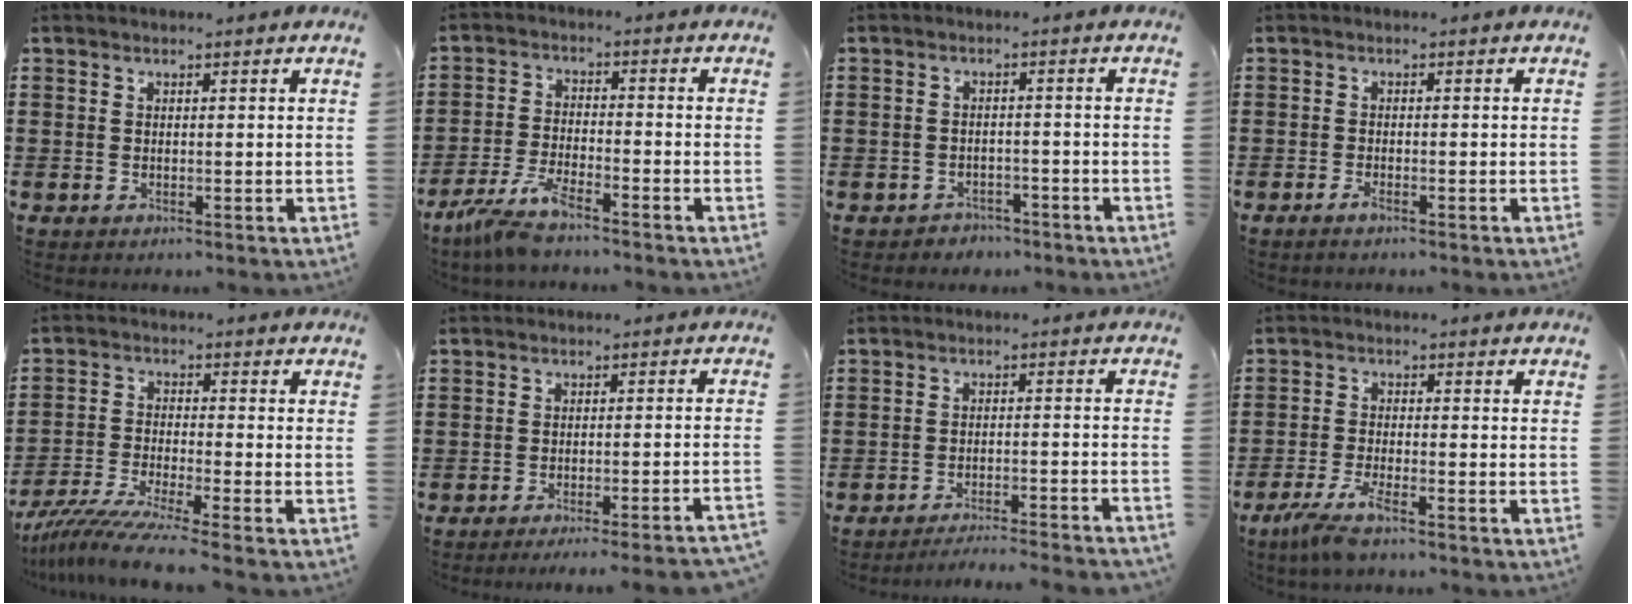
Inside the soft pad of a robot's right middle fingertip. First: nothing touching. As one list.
[{"total": 5.9, "force": [-4.8, 0.6, 3.3], "torque": [-0.081, -0.013, -0.095]}, {"total": 2.2, "force": [-2.0, 0.7, -0.2], "torque": [-0.004, 0.002, -0.047]}, {"total": 1.2, "force": [-0.8, 0.2, 0.9], "torque": [-0.024, -0.006, -0.017]}, {"total": 6.8, "force": [-6.0, -0.3, 3.2], "torque": [-0.074, -0.019, -0.119]}, {"total": 3.1, "force": [-2.8, -0.5, 1.0], "torque": [-0.018, -0.003, -0.059]}, {"total": 3.5, "force": [-3.5, -0.3, 0.7], "torque": [-0.013, -0.001, -0.072]}, {"total": 4.8, "force": [-3.6, 0.3, 3.2], "torque": [-0.081, -0.018, -0.070]}]